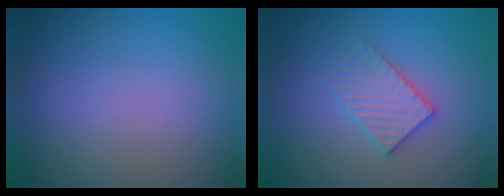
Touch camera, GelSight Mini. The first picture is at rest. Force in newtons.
{"total": 3.0, "press": 3.0, "slide": 0.5}